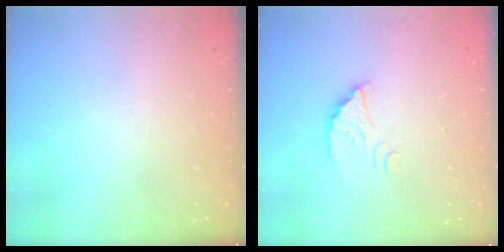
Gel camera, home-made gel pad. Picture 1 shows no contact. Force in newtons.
{"total": 2.1, "press": 2.1, "slide": 0.2}